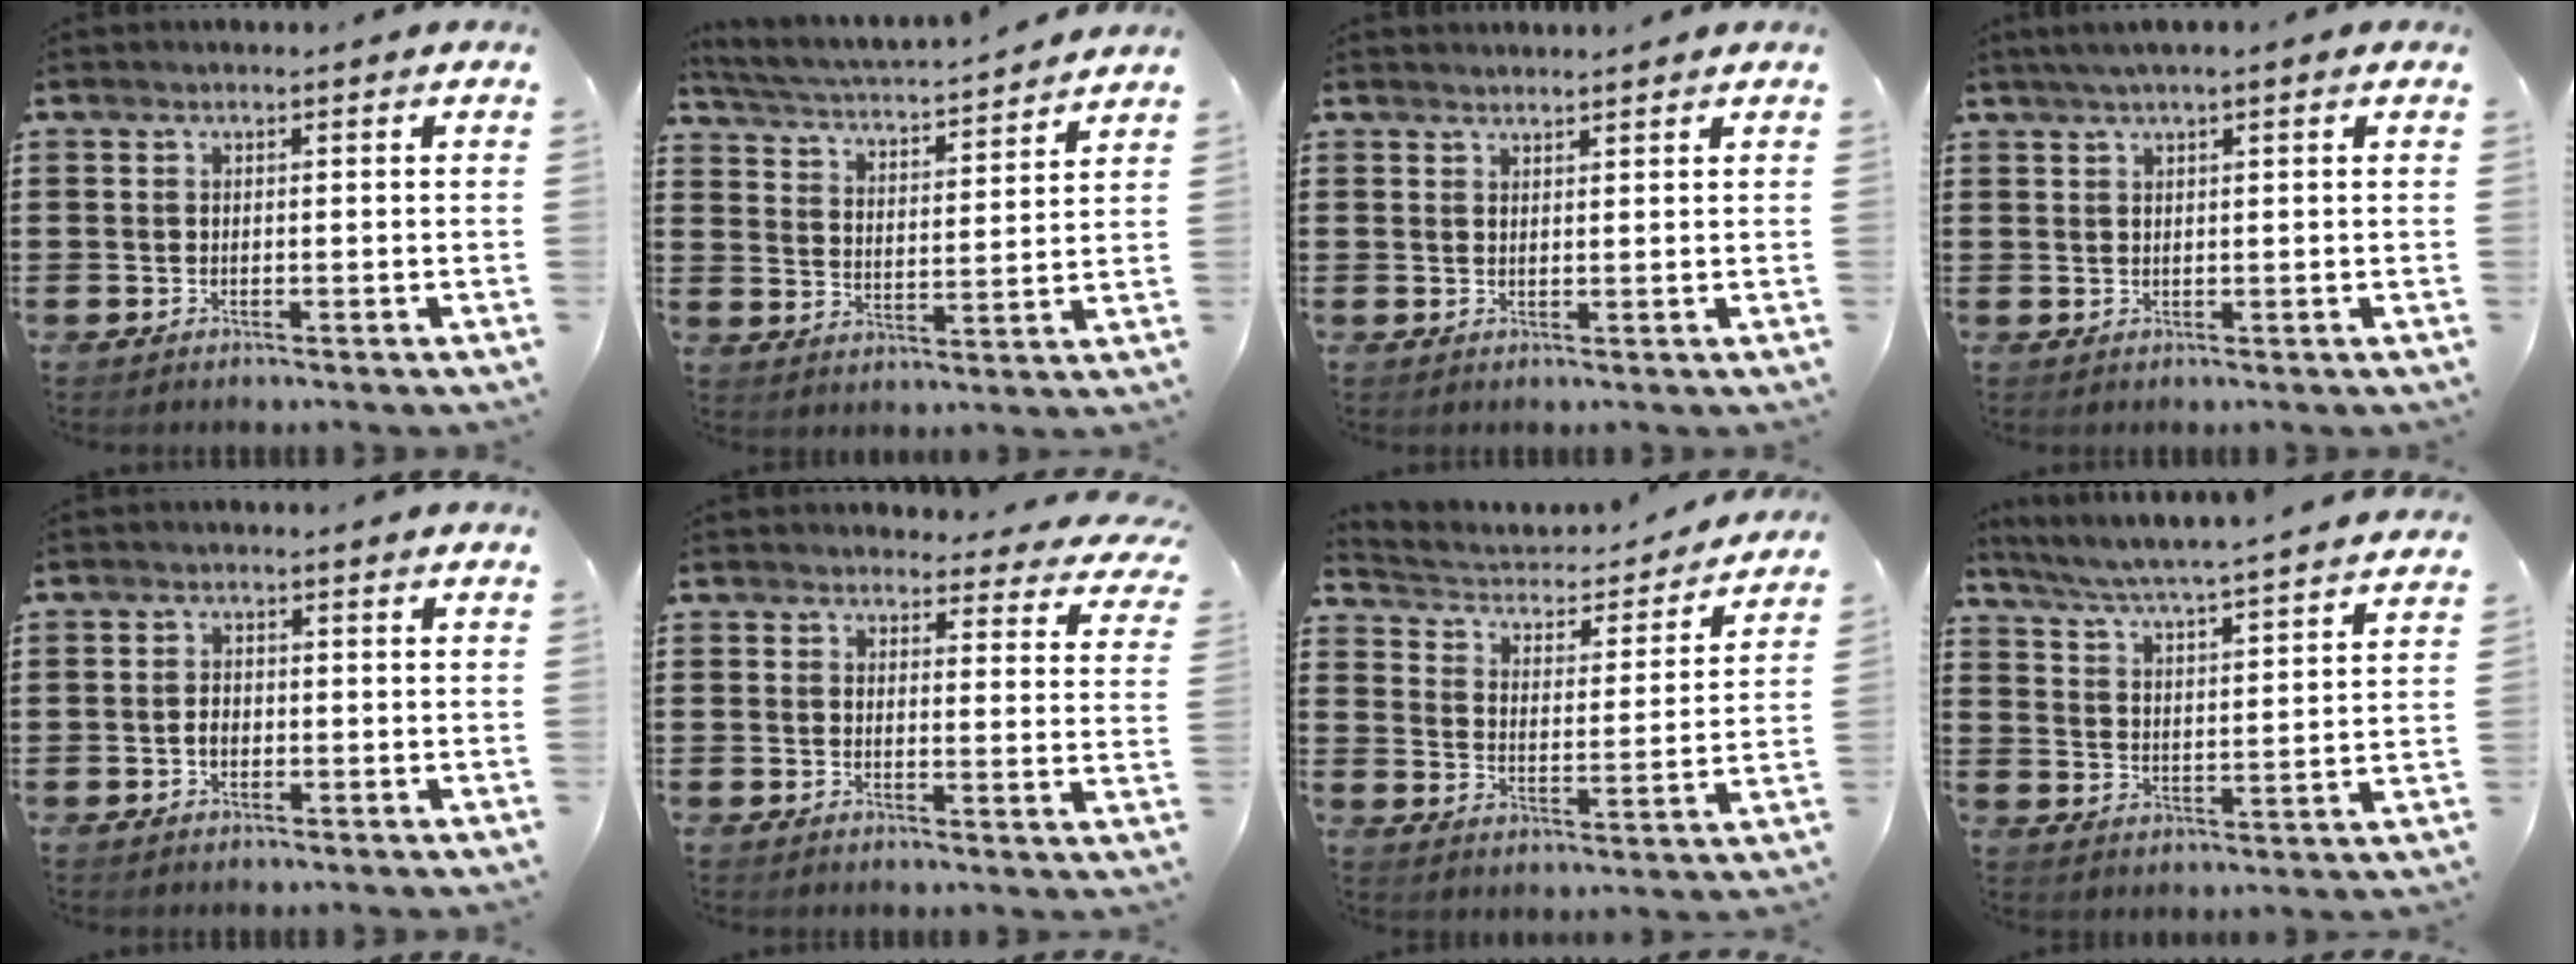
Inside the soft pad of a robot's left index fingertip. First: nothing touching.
{"total": 3.5, "force": [3.3, -0.3, 0.9], "torque": [-0.038, -0.032, 0.048]}
{"total": 1.6, "force": [1.6, 0.1, 0.0], "torque": [-0.004, 0.001, 0.032]}
{"total": 1.9, "force": [1.3, 0.1, 1.4], "torque": [-0.028, 0.003, 0.024]}
{"total": 1.9, "force": [-0.3, 1.2, 1.4], "torque": [-0.029, 0.004, -0.006]}
{"total": 3.8, "force": [3.6, 0.8, 0.7], "torque": [-0.014, -0.020, 0.063]}
{"total": 3.0, "force": [2.6, 1.2, 0.8], "torque": [-0.036, -0.024, 0.035]}
{"total": 4.6, "force": [4.3, -0.9, 1.3], "torque": [-0.049, -0.041, 0.063]}